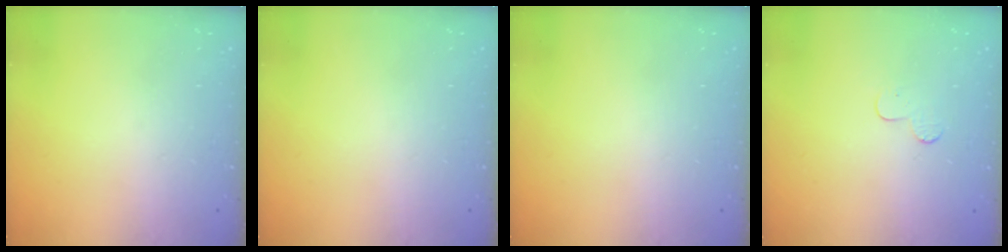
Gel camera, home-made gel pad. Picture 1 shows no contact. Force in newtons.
{"total": 0.0}
{"total": 0.0}
{"total": 4.4, "press": 4.4, "slide": 0.4}